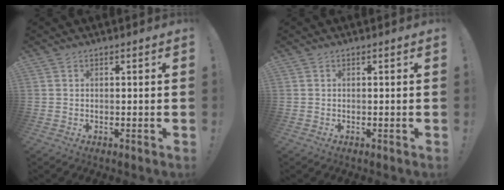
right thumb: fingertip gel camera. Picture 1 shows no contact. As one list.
[{"total": 0.0}]